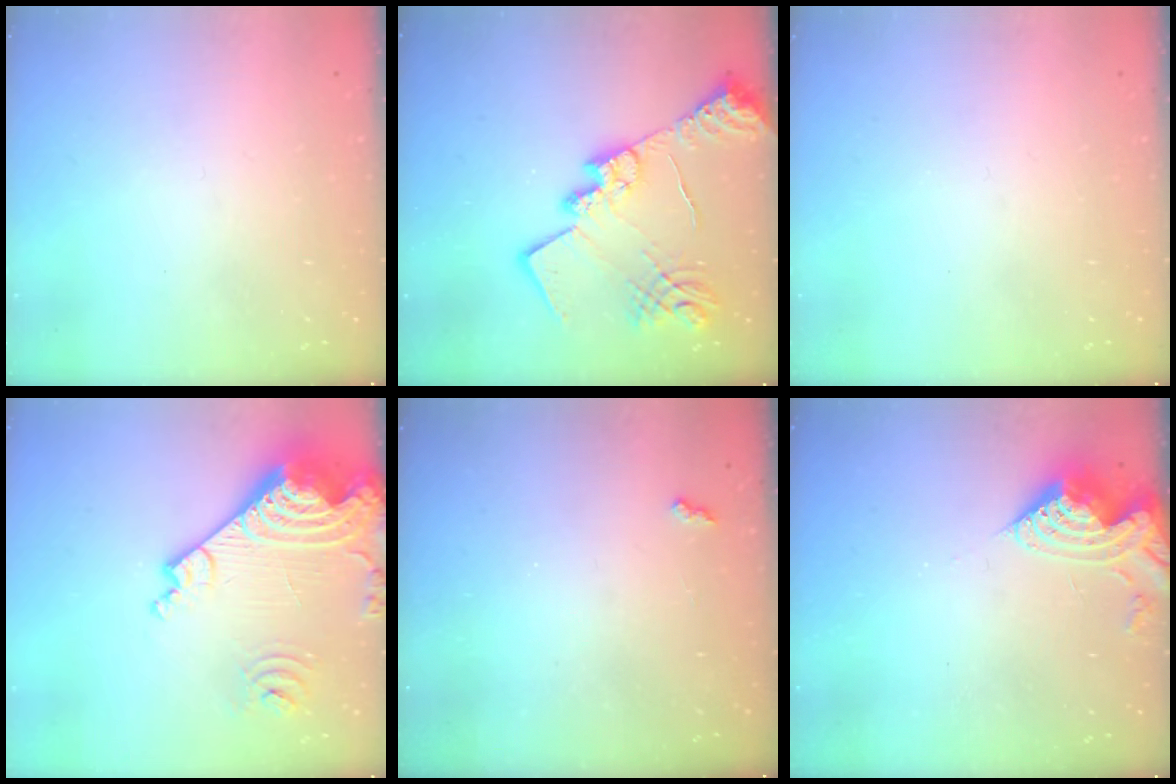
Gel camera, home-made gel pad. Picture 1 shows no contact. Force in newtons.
{"total": 19.4, "press": 19.4, "slide": 1.9}
{"total": 0.0}
{"total": 23.6, "press": 23.4, "slide": 2.8}
{"total": 2.4, "press": 2.4, "slide": 0.4}
{"total": 9.8, "press": 9.8, "slide": 0.8}